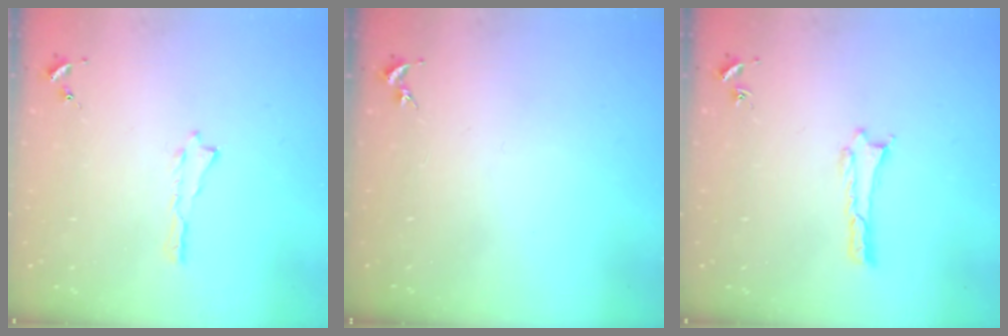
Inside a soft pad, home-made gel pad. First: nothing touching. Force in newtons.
{"total": 0.0}
{"total": 0.0}